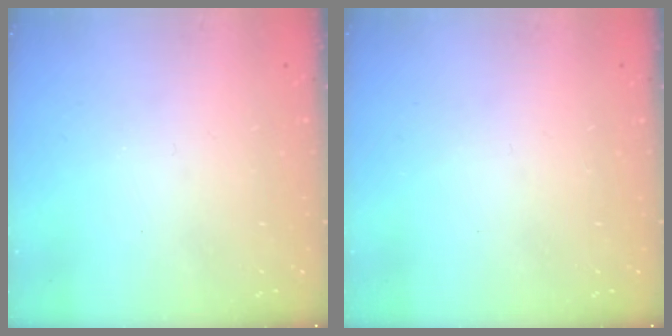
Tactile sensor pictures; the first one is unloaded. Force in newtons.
{"total": 0.0}